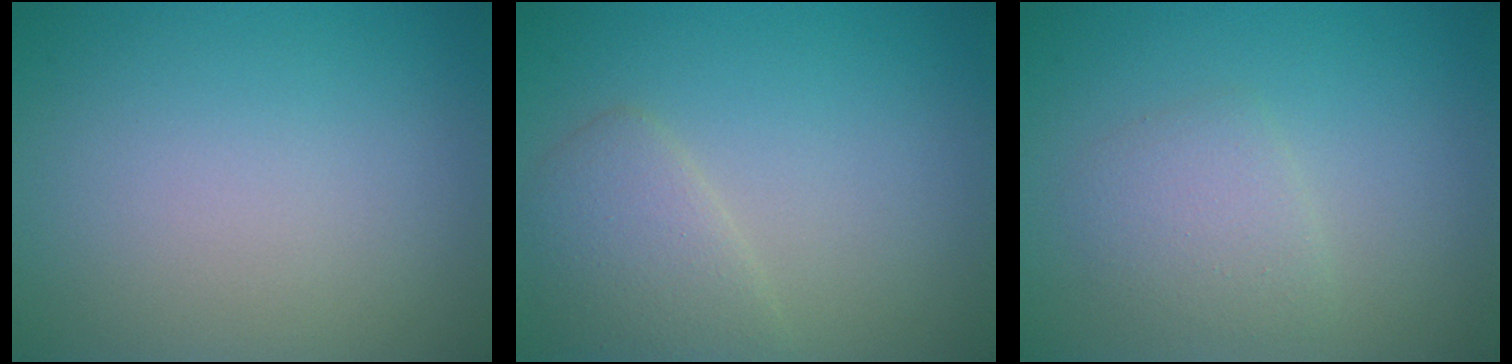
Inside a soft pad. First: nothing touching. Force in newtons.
{"total": 2.7, "press": 2.7, "slide": 0.1}
{"total": 2.3, "press": 2.3, "slide": 0.1}